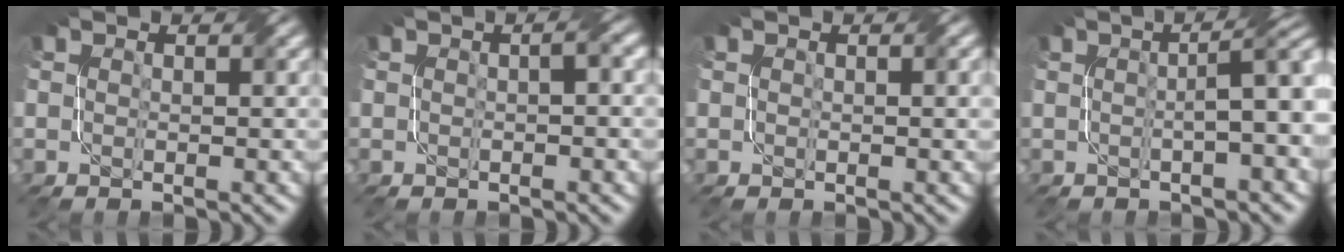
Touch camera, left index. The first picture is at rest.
{"total": 1.5, "force": [0.2, 0.2, 1.5], "torque": [-0.024, 0.007, -0.001]}
{"total": 1.1, "force": [0.5, 0.5, 0.8], "torque": [-0.010, 0.001, 0.008]}
{"total": 5.5, "force": [0.3, 1.4, 5.3], "torque": [-0.054, 0.018, 0.005]}